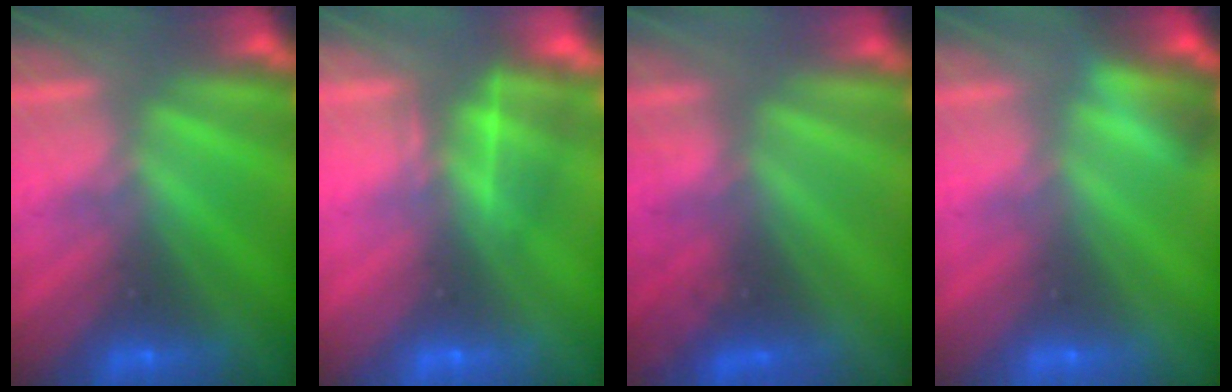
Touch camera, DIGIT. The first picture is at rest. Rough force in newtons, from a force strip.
{"total": 4.6}
{"total": 4.7}
{"total": 2.7}